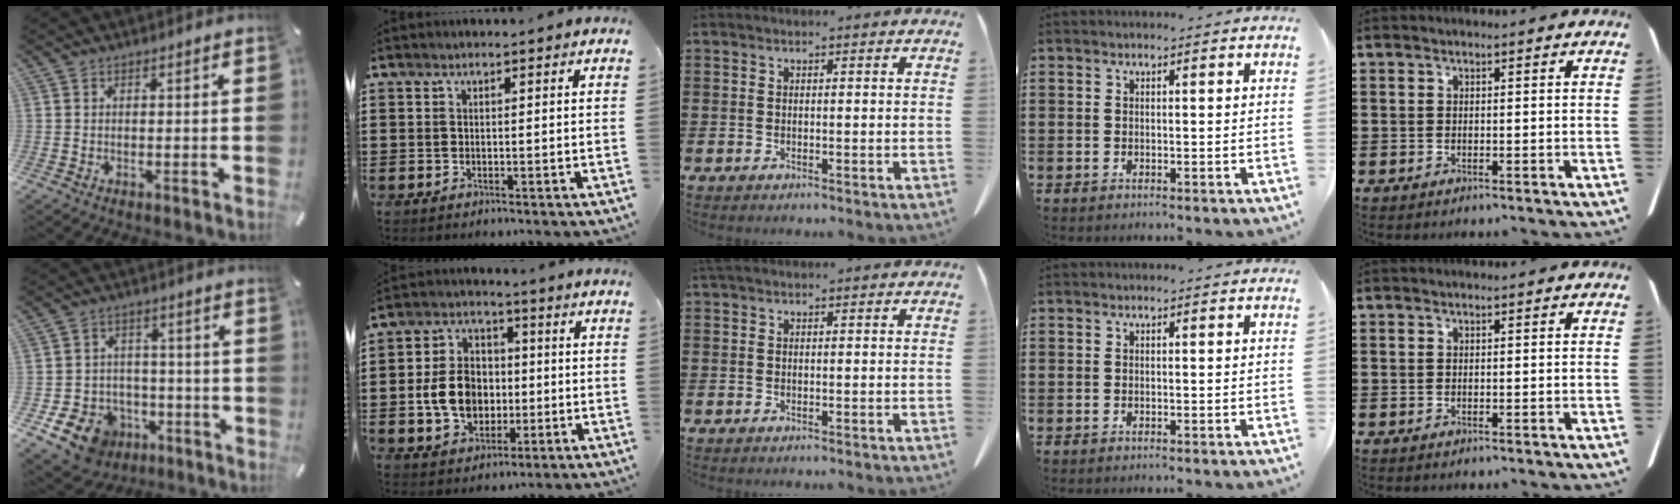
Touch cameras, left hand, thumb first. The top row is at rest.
{"thumb": {"total": 10.9, "force": [-5.6, 8.5, 3.7], "torque": [-0.062, 0.039, -0.094]}, "index": {"total": 8.8, "force": [-1.0, 7.1, 5.1], "torque": [-0.119, 0.014, -0.020]}, "middle": {"total": 0.7, "force": [0.4, 0.2, 0.5], "torque": [-0.012, 0.001, 0.009]}}